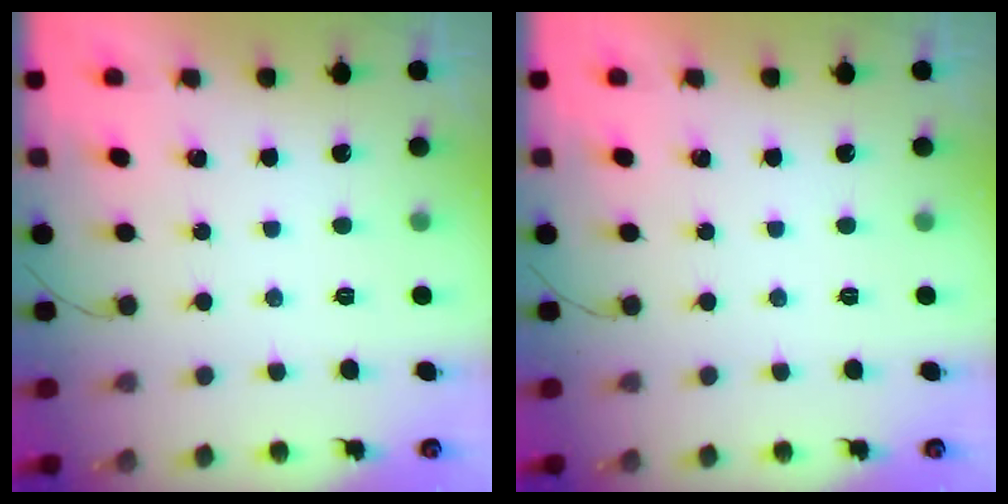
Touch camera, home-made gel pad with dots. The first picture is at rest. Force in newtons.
{"total": 0.0}